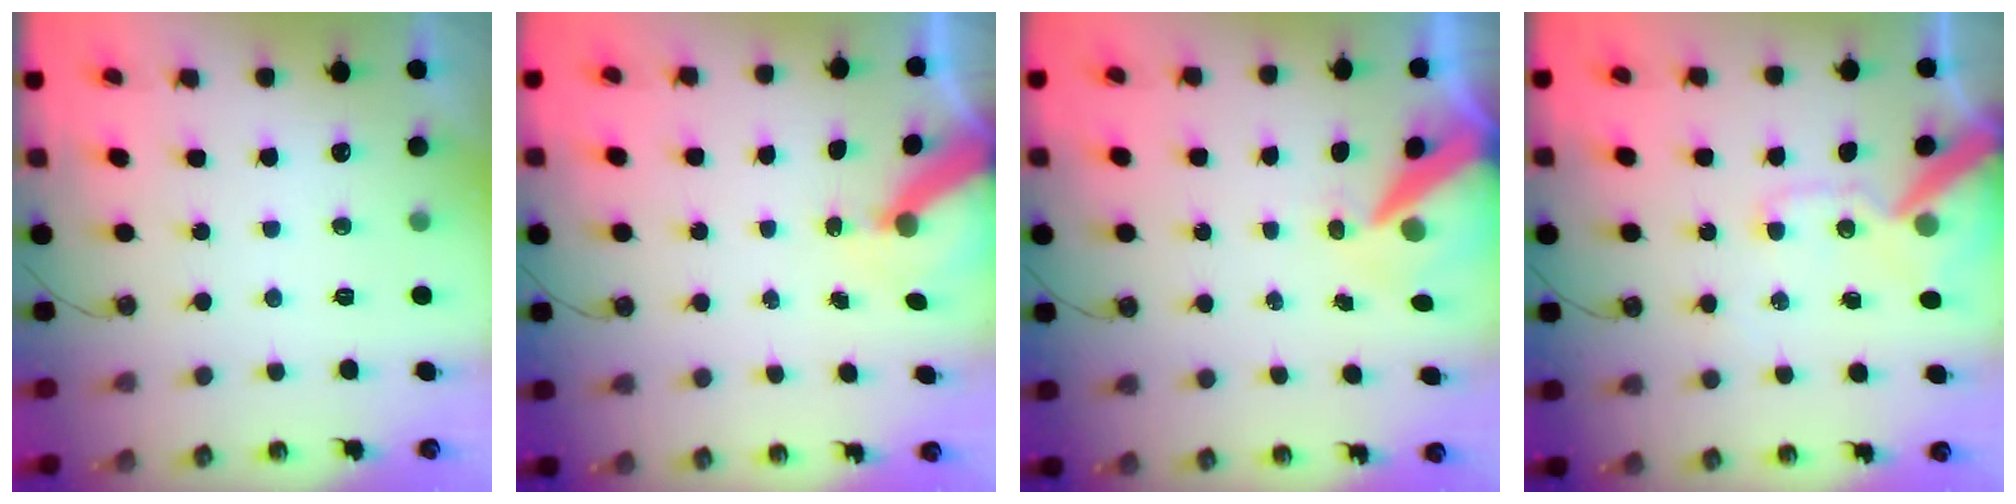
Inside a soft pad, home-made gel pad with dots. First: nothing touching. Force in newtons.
{"total": 8.3, "press": 8.3, "slide": 0.7}
{"total": 10.8, "press": 10.7, "slide": 1.4}
{"total": 14.2, "press": 14.0, "slide": 1.8}